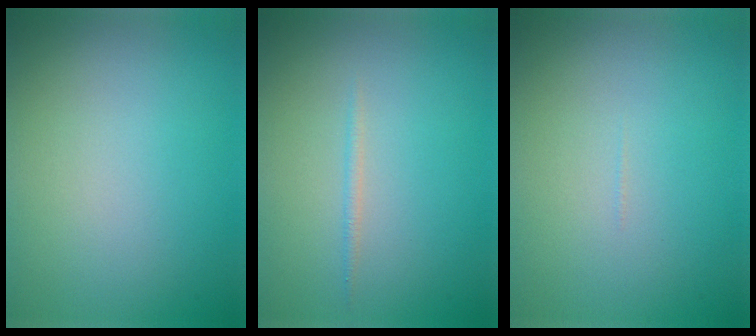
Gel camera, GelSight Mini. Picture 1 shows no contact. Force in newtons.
{"total": 0.7, "press": 0.7, "slide": 0.1}
{"total": 0.0}